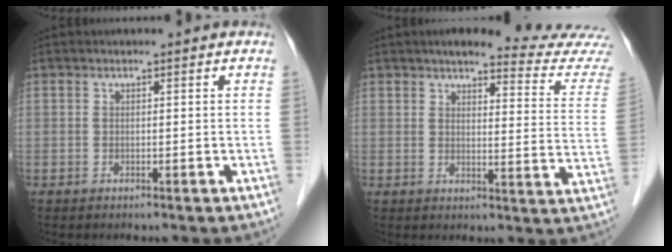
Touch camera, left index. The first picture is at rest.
{"total": 14.7, "force": [13.9, -0.2, 4.6], "torque": [-0.046, -0.077, 0.144]}